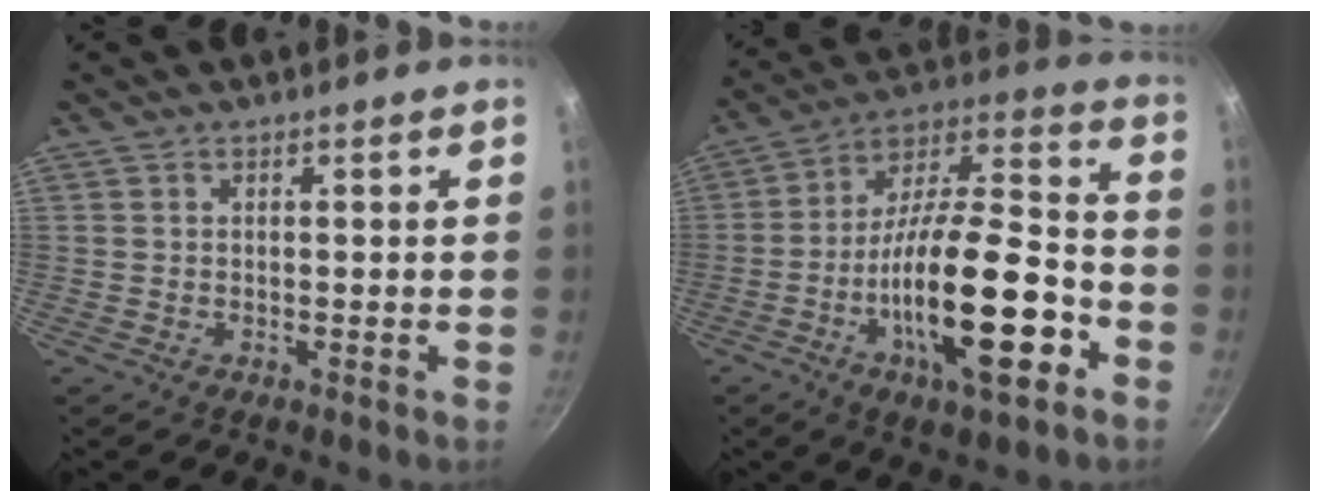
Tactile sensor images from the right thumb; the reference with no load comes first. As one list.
[{"total": 23.2, "force": [-7.9, 7.9, 20.3], "torque": [-0.320, 0.040, -0.138]}]